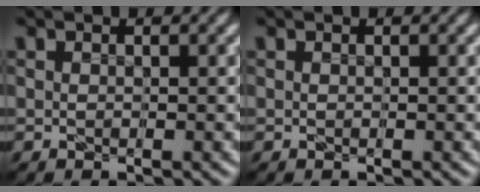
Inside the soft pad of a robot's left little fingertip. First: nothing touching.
{"total": 0.0}